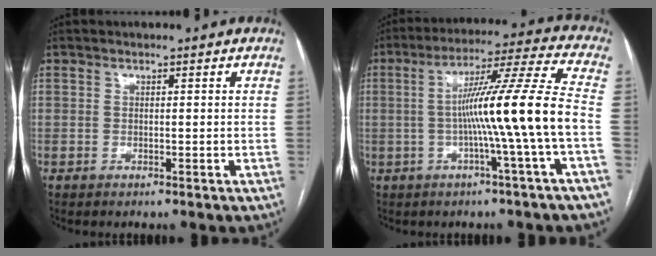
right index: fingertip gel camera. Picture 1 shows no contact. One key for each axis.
{"total": 13.7, "fx": -2.4, "fy": -2.5, "fz": 13.3, "tx": -0.217, "ty": 0.008, "tz": -0.043}